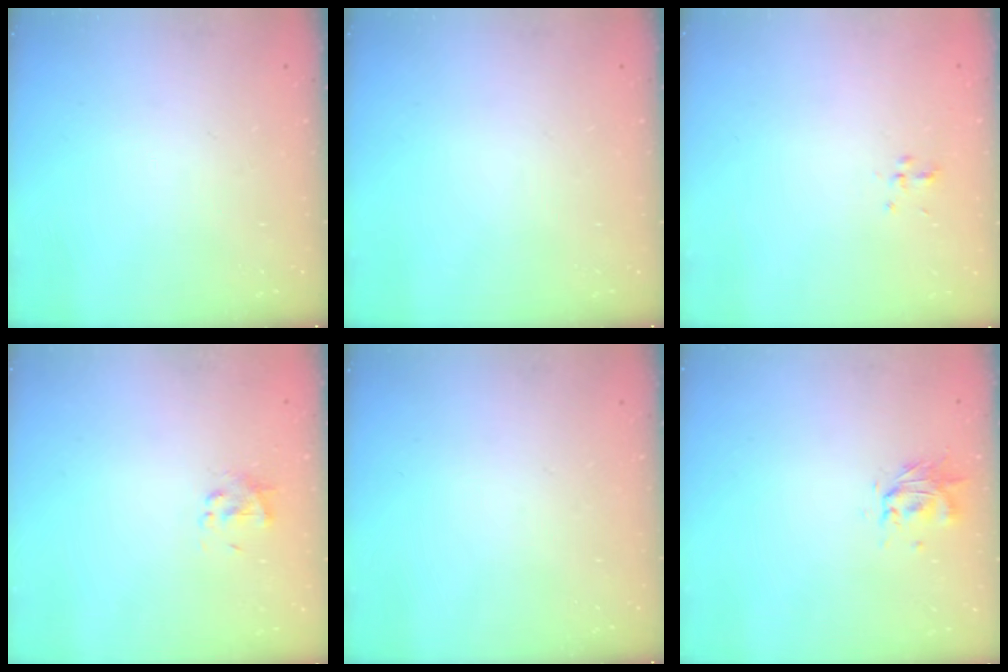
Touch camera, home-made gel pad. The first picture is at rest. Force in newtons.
{"total": 0.0}
{"total": 2.0, "press": 1.8, "slide": 0.8}
{"total": 2.5, "press": 2.5, "slide": 0.6}
{"total": 0.0}
{"total": 0.7, "press": 0.7, "slide": 0.3}